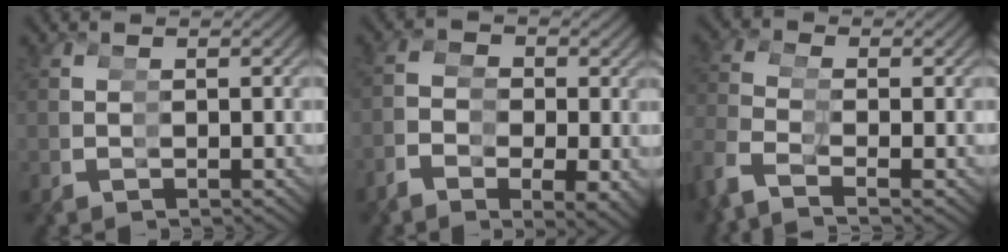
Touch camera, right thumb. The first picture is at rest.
{"total": 3.3, "force": [-0.3, 2.3, 2.3], "torque": [-0.033, 0.008, -0.001]}
{"total": 3.2, "force": [-0.1, 3.0, 1.1], "torque": [-0.058, -0.010, 0.004]}